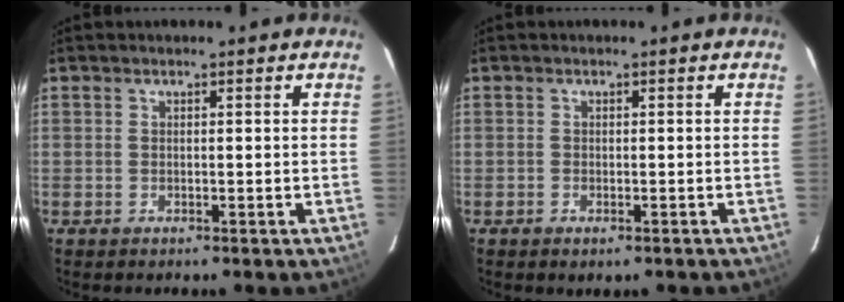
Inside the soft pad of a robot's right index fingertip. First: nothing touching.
{"total": 1.6, "force": [-1.0, 0.9, 0.9], "torque": [-0.016, -0.005, -0.016]}